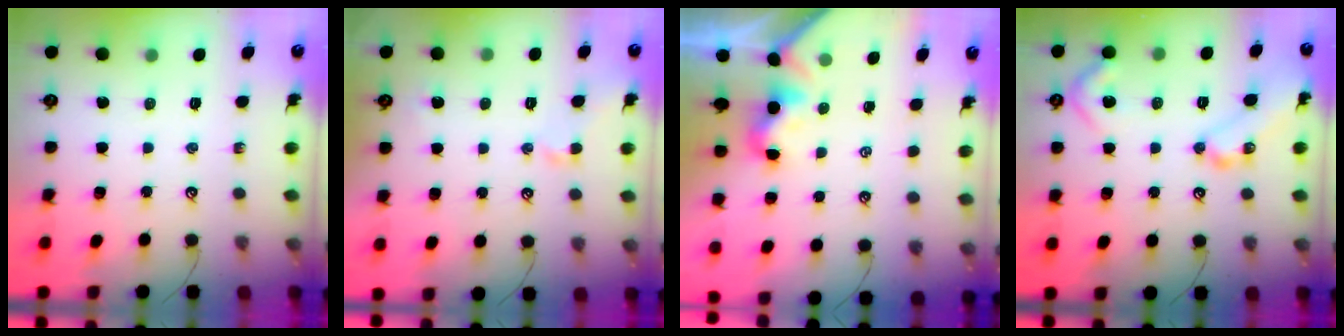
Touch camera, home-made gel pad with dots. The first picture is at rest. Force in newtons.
{"total": 1.0, "press": 0.9, "slide": 0.3}
{"total": 1.9, "press": 1.8, "slide": 0.5}
{"total": 15.7, "press": 15.7, "slide": 0.5}